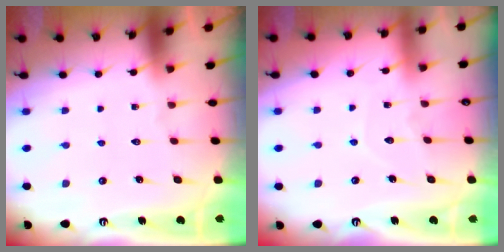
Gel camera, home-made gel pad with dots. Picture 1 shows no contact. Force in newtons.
{"total": 4.6, "press": 4.5, "slide": 0.5}